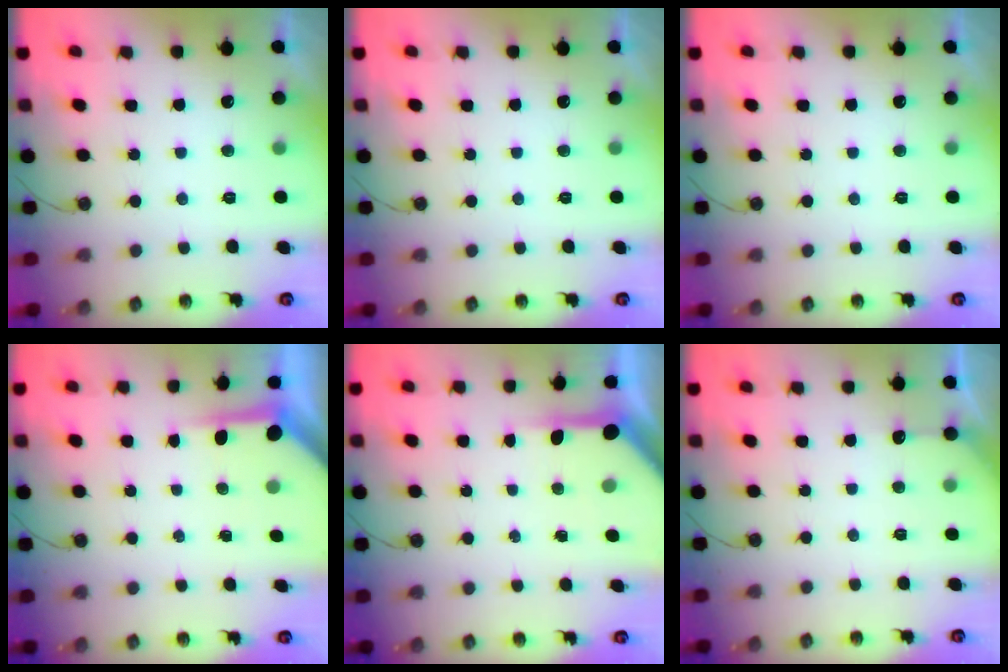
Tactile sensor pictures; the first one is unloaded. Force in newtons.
{"total": 0.0}
{"total": 0.0}
{"total": 4.0, "press": 4.0, "slide": 0.3}
{"total": 5.3, "press": 5.3, "slide": 0.5}
{"total": 3.2, "press": 3.1, "slide": 0.3}